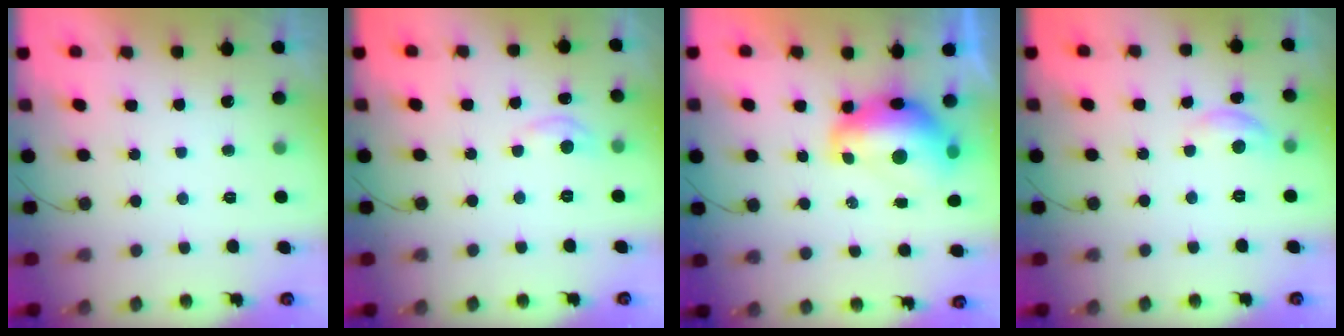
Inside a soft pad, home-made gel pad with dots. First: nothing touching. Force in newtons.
{"total": 5.1, "press": 5.1, "slide": 0.7}
{"total": 10.1, "press": 10.1, "slide": 0.9}
{"total": 6.9, "press": 6.9, "slide": 0.5}